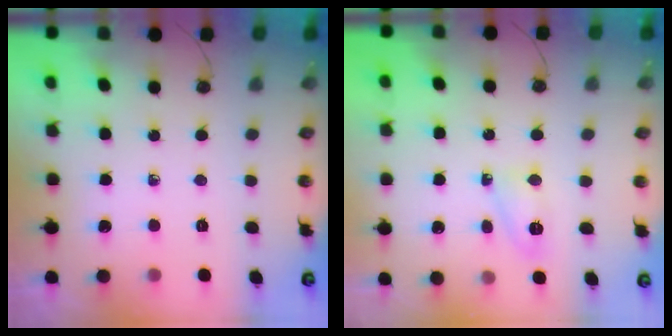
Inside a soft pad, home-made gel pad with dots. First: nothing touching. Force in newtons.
{"total": 6.2, "press": 6.2, "slide": 0.5}